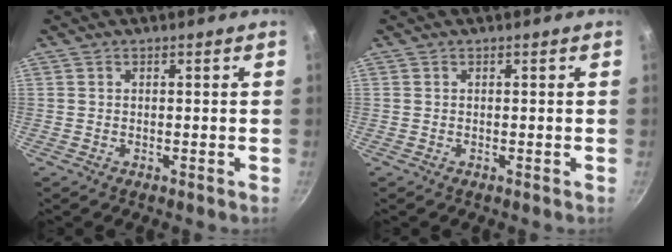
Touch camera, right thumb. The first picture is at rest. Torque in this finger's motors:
{"motor_torque": [0.28, 0.40, 0.54, -0.45, 0.11]}